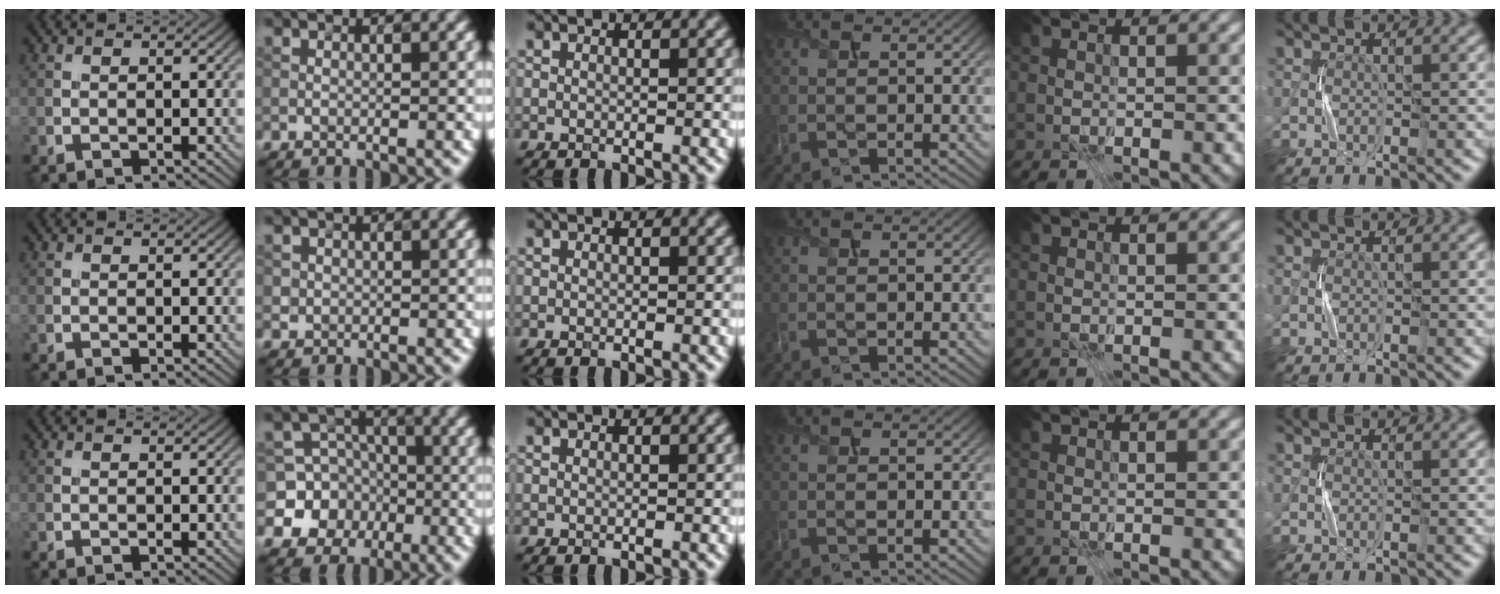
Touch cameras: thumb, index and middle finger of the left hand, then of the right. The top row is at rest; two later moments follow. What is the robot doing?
{"motion": "press", "object": "joystick"}